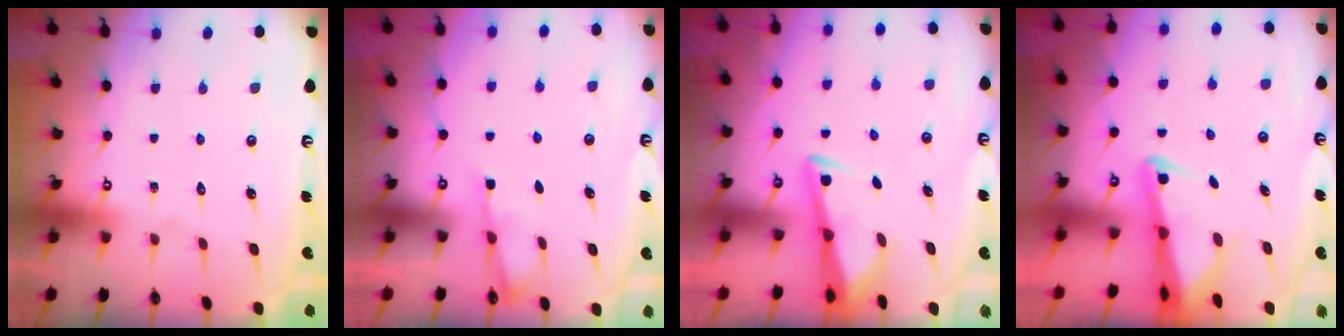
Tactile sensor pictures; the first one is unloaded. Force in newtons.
{"total": 2.6, "press": 2.6, "slide": 0.5}
{"total": 2.9, "press": 2.9, "slide": 0.4}
{"total": 2.7, "press": 2.7, "slide": 0.4}